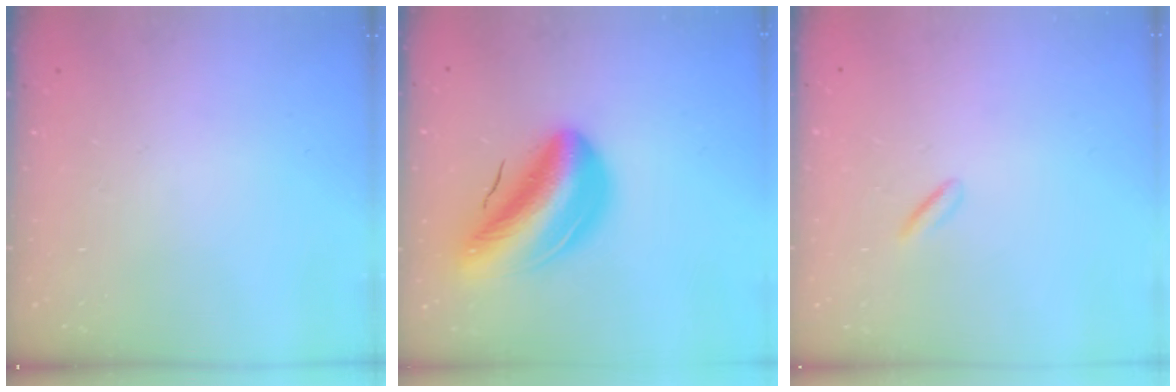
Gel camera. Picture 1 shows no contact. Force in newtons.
{"total": 15.3, "press": 14.7, "slide": 4.2}
{"total": 1.8, "press": 1.6, "slide": 0.8}